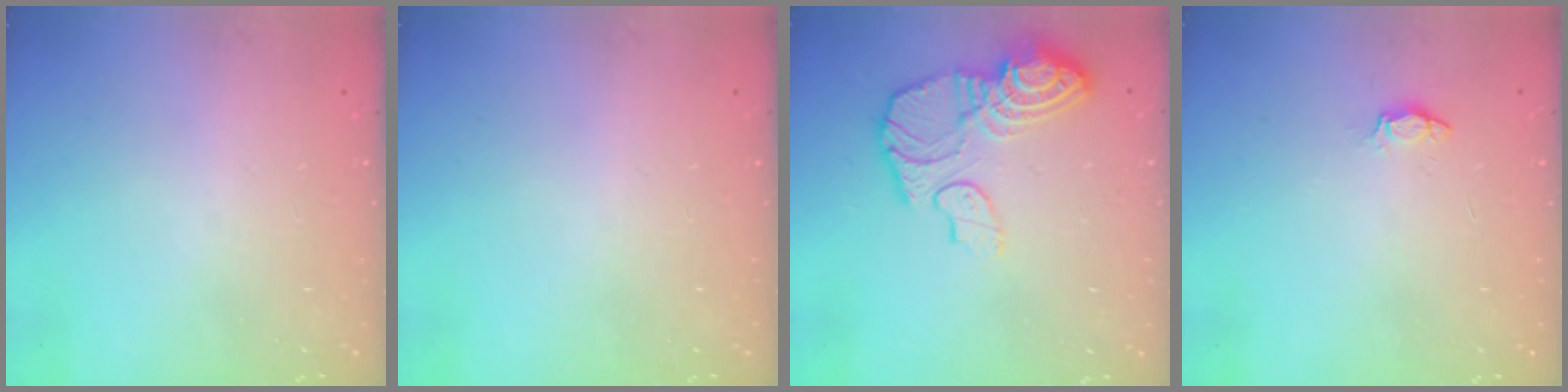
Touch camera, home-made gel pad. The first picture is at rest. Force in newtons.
{"total": 0.0}
{"total": 14.6, "press": 14.5, "slide": 1.7}
{"total": 3.1, "press": 3.1, "slide": 0.3}